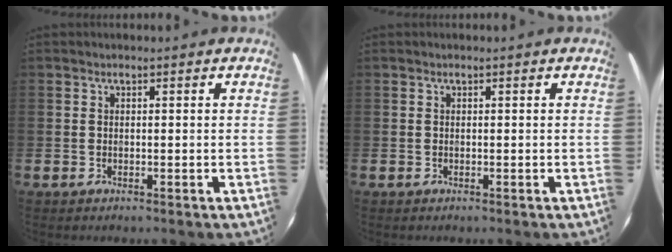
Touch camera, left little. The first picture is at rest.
{"total": 0.0}